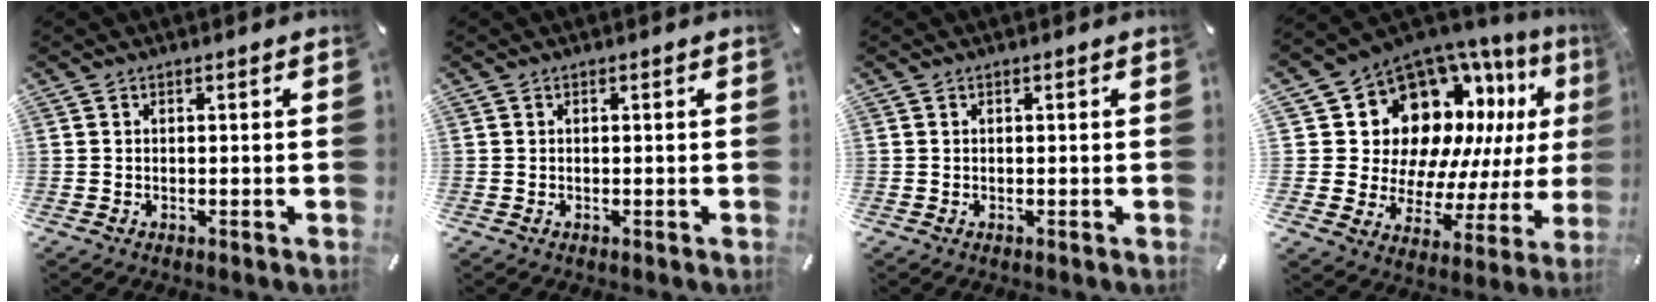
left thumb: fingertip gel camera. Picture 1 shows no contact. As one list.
[{"total": 0.0}, {"total": 0.0}, {"total": 16.8, "force": [8.3, 11.9, 8.5], "torque": [-0.150, -0.084, 0.162]}]